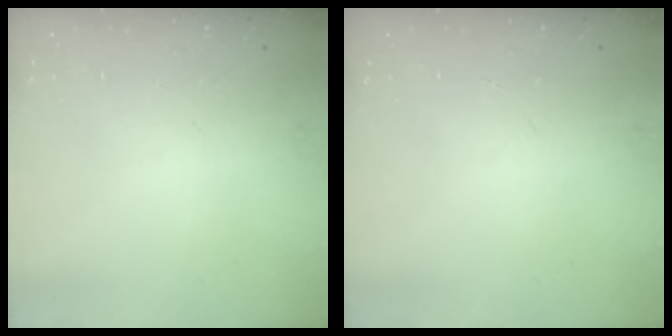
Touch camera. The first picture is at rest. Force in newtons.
{"total": 0.0}